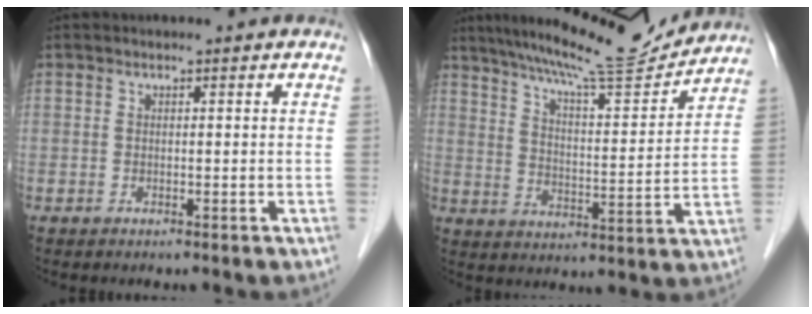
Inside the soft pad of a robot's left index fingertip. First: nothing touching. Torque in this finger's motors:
{"motor_torque": [0.95, -1.06, 0.42, 0.09]}